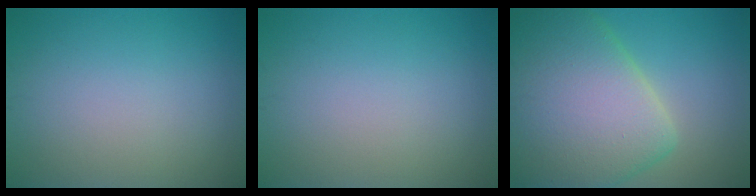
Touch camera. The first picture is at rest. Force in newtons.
{"total": 0.0}
{"total": 11.7, "press": 11.6, "slide": 0.9}